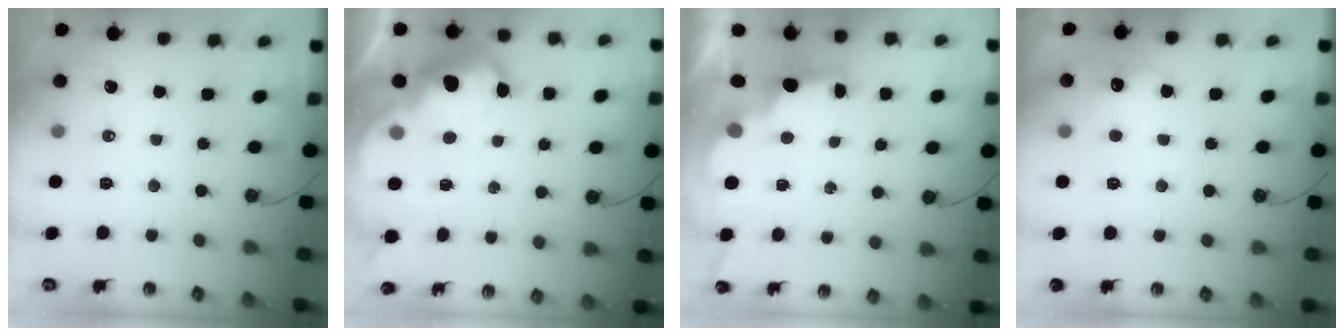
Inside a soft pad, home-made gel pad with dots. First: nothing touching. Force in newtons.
{"total": 9.1, "press": 9.0, "slide": 0.9}
{"total": 2.9, "press": 2.8, "slide": 0.9}
{"total": 5.0, "press": 4.9, "slide": 1.1}